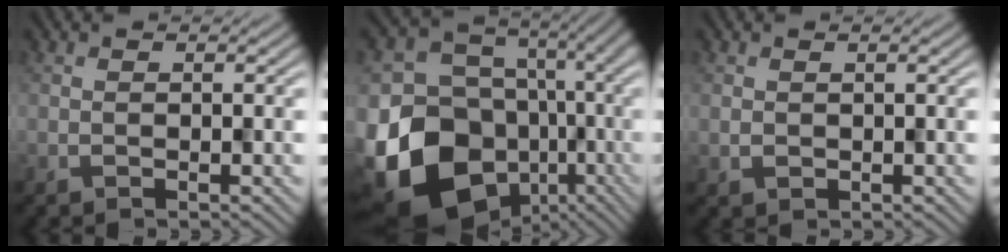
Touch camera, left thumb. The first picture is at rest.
{"total": 18.6, "force": [-7.3, 14.9, 8.6], "torque": [-0.219, -0.039, -0.100]}
{"total": 1.0, "force": [0.2, 0.8, 0.6], "torque": [-0.014, -0.001, 0.008]}